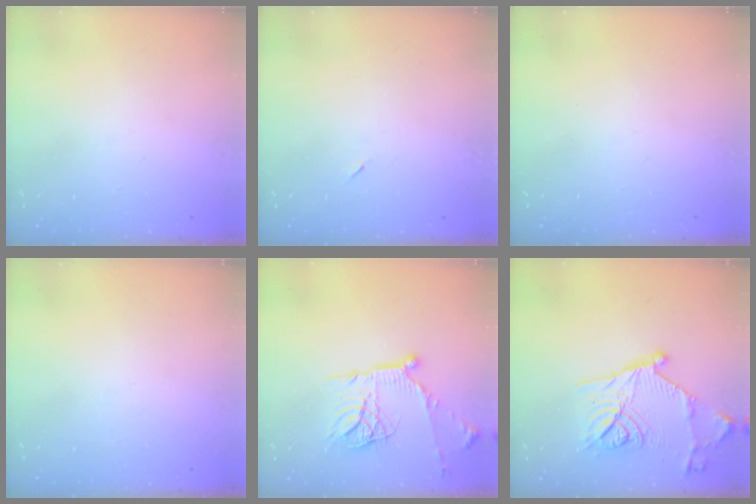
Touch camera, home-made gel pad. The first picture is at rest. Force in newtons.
{"total": 2.6, "press": 2.3, "slide": 1.2}
{"total": 0.0}
{"total": 0.0}
{"total": 17.9, "press": 17.8, "slide": 1.6}
{"total": 17.2, "press": 17.1, "slide": 1.9}